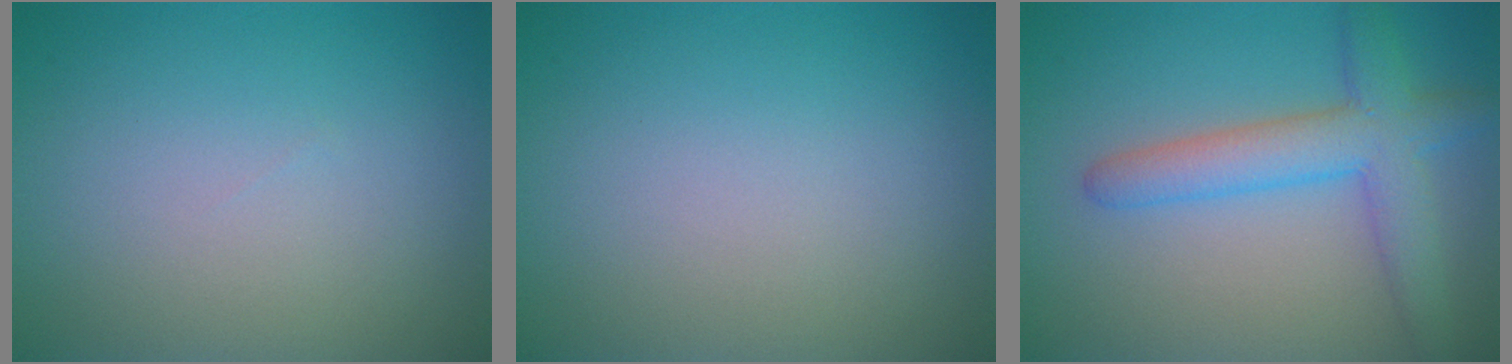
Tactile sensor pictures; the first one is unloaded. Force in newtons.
{"total": 0.0}
{"total": 5.1, "press": 5.1, "slide": 0.2}